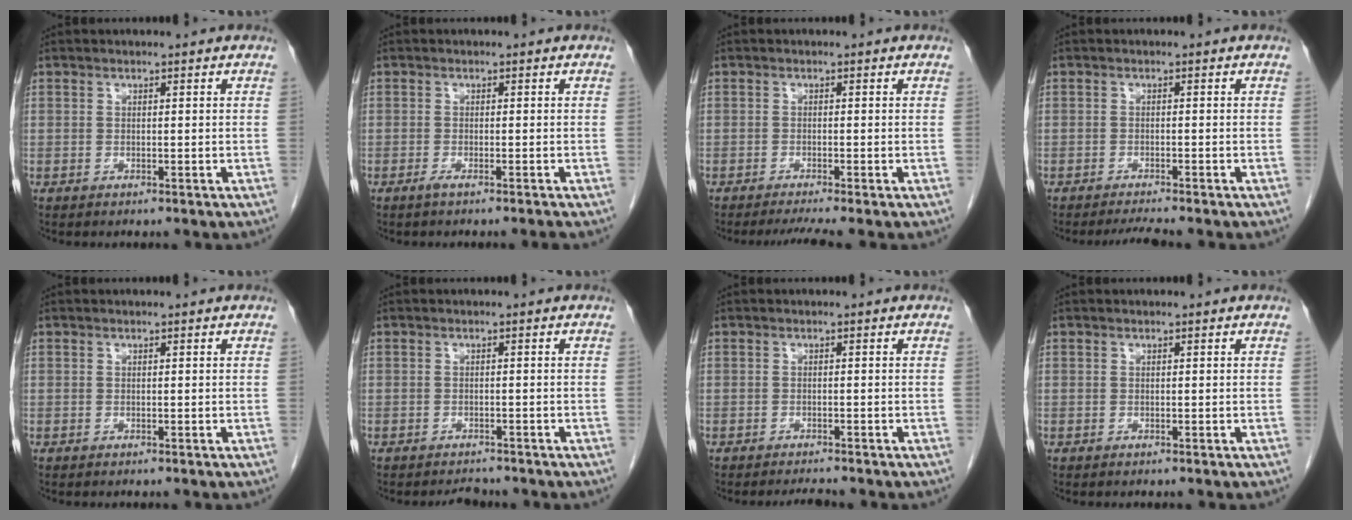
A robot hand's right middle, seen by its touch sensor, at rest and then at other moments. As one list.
[{"total": 1.5, "force": [-1.2, -0.4, 0.9], "torque": [-0.013, 0.001, -0.022]}, {"total": 3.2, "force": [-2.6, -0.7, 1.7], "torque": [-0.030, -0.012, -0.044]}, {"total": 2.7, "force": [-2.4, -0.4, 1.0], "torque": [-0.022, -0.012, -0.039]}, {"total": 0.0}, {"total": 1.9, "force": [-1.8, 0.5, 0.1], "torque": [-0.008, -0.008, -0.026]}, {"total": 1.7, "force": [-1.6, -0.2, 0.4], "torque": [-0.012, -0.009, -0.023]}, {"total": 0.0}]